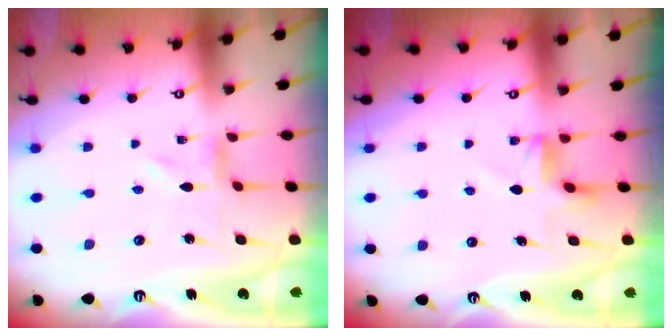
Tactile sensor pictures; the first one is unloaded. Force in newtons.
{"total": 3.7, "press": 3.4, "slide": 1.5}